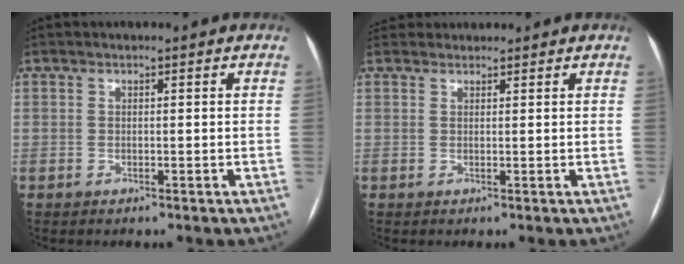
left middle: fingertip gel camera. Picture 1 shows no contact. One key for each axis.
{"total": 2.5, "fx": 2.4, "fy": 0.7, "fz": -0.2, "tx": 0.007, "ty": 0.028, "tz": 0.040}